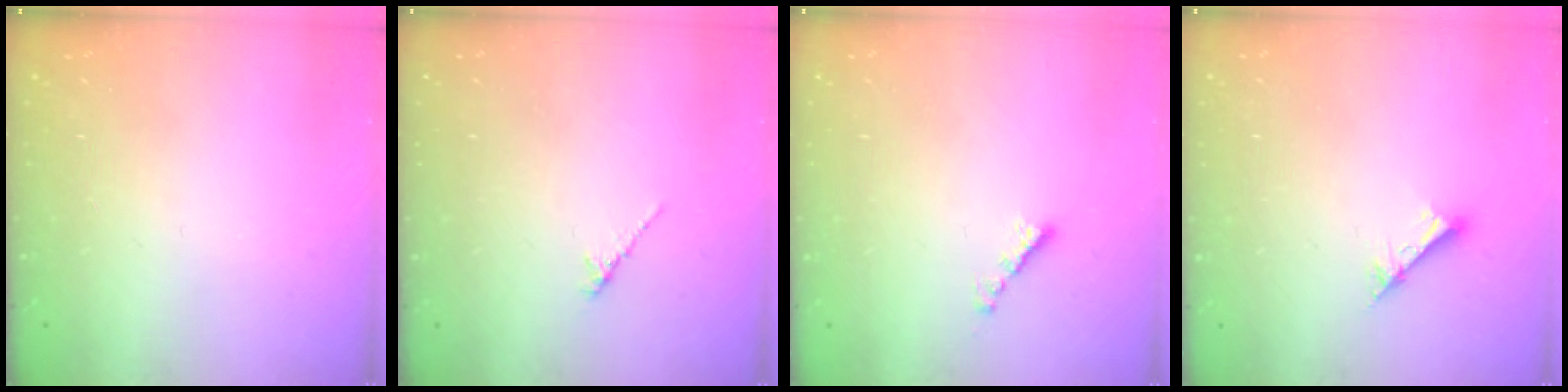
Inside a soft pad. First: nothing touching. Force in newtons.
{"total": 1.6, "press": 1.5, "slide": 0.5}
{"total": 2.1, "press": 2.1, "slide": 0.3}
{"total": 2.6, "press": 2.6, "slide": 0.2}